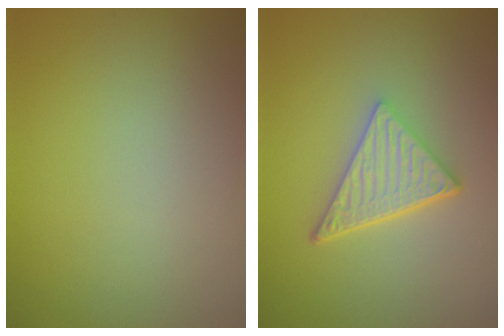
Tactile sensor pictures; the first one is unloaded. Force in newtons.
{"total": 4.7, "press": 3.4, "slide": 3.3}